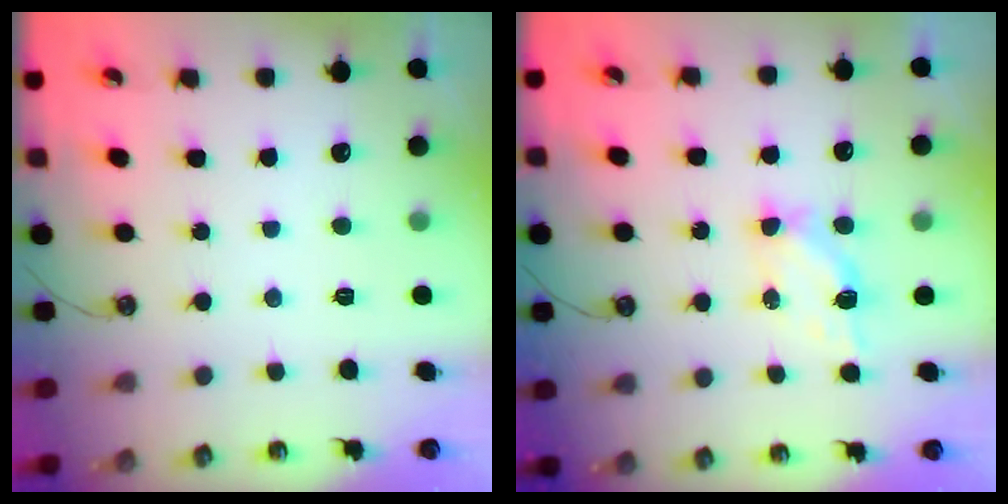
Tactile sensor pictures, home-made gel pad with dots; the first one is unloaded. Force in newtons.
{"total": 5.3, "press": 5.2, "slide": 0.3}